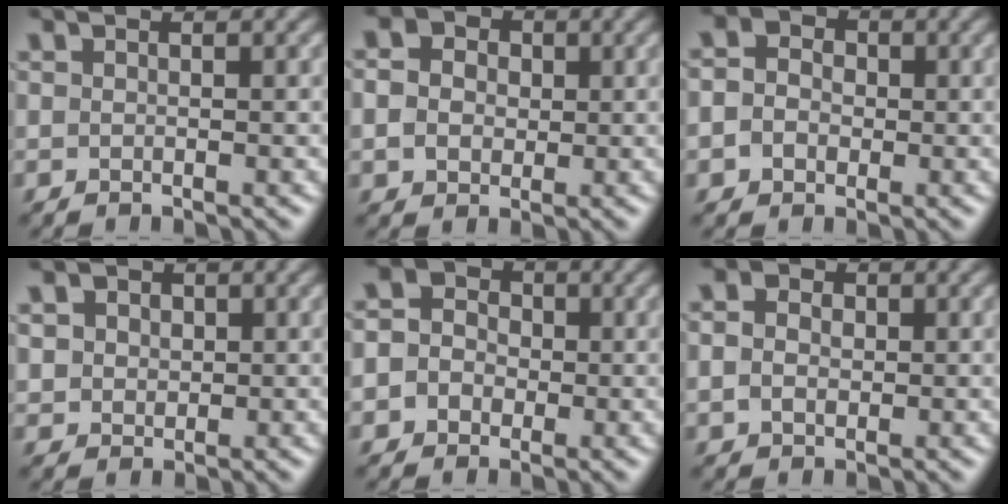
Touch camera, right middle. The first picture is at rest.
{"total": 5.6, "force": [1.6, 4.5, 2.9], "torque": [-0.058, 0.027, 0.000]}
{"total": 4.2, "force": [0.2, 3.7, 2.1], "torque": [-0.020, 0.013, -0.024]}
{"total": 3.9, "force": [1.7, 3.0, 1.7], "torque": [-0.040, 0.011, 0.025]}
{"total": 5.4, "force": [-0.6, 4.9, 2.0], "torque": [-0.022, 0.020, -0.038]}
{"total": 3.5, "force": [0.7, 2.8, 2.0], "torque": [-0.034, 0.016, -0.011]}